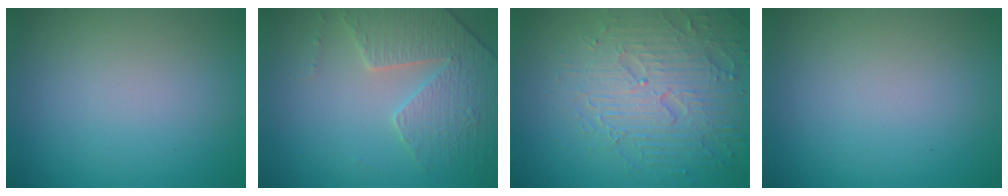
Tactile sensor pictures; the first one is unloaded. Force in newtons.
{"total": 4.0, "press": 3.9, "slide": 1.1}
{"total": 6.2, "press": 5.2, "slide": 3.4}
{"total": 0.0}